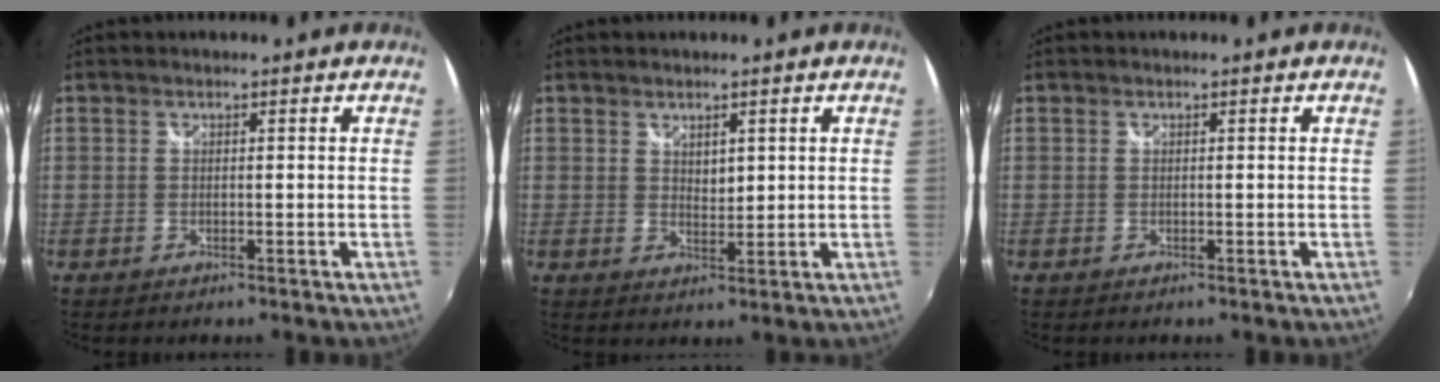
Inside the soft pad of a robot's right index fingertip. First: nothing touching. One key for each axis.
{"total": 2.5, "fx": 1.3, "fy": 1.5, "fz": 1.6, "tx": -0.020, "ty": -0.002, "tz": 0.024}
{"total": 0.0}